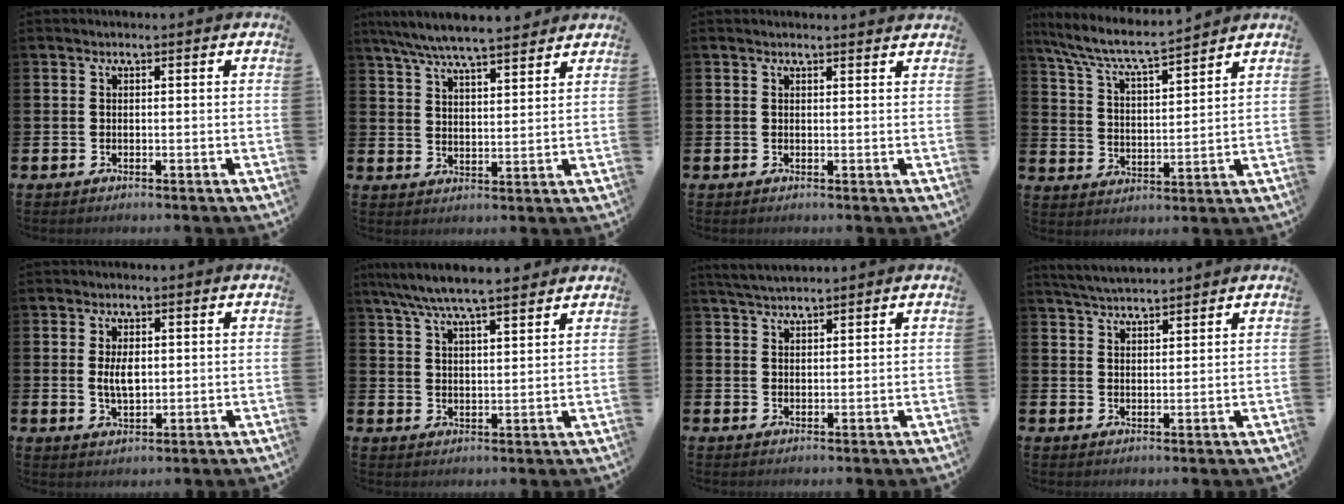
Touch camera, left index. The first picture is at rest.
{"total": 6.9, "force": [6.5, 0.6, 2.1], "torque": [-0.060, -0.031, 0.116]}
{"total": 0.8, "force": [0.8, -0.1, 0.1], "torque": [0.007, -0.005, 0.013]}
{"total": 7.3, "force": [6.8, 0.5, 2.7], "torque": [-0.085, -0.044, 0.117]}
{"total": 3.8, "force": [0.5, 2.0, 3.2], "torque": [-0.047, 0.000, 0.003]}
{"total": 6.8, "force": [6.3, 0.6, 2.4], "torque": [-0.072, -0.022, 0.115]}
{"total": 3.0, "force": [2.9, 0.4, 0.7], "torque": [-0.019, -0.009, 0.053]}
{"total": 3.8, "force": [3.8, 0.1, 0.6], "torque": [-0.028, -0.015, 0.070]}